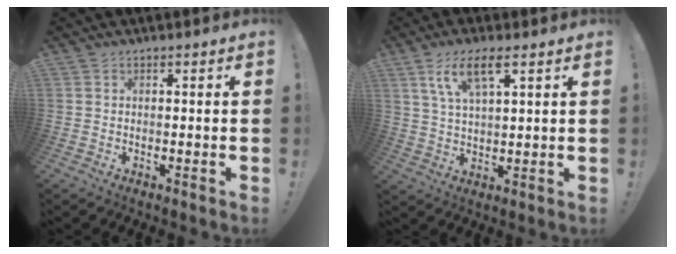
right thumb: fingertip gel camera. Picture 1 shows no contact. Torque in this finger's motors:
{"motor_torque": [-0.40, 0.71, -0.01, 0.11, 0.24]}